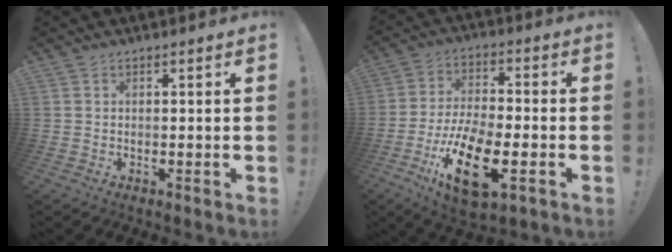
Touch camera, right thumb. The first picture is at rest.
{"total": 20.9, "force": [-8.9, 9.4, 16.4], "torque": [-0.317, 0.044, -0.142]}